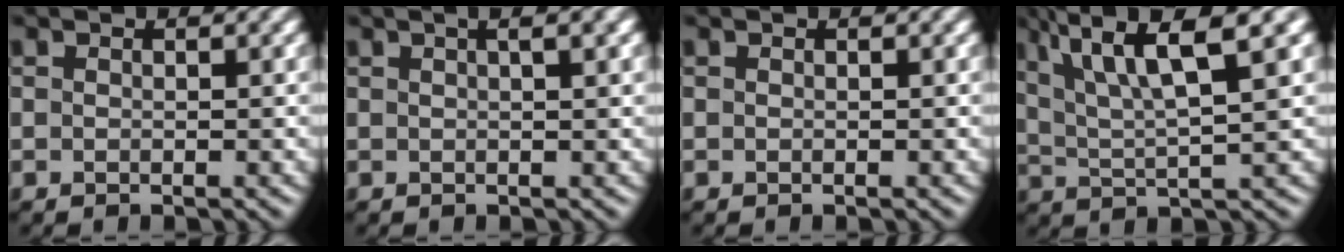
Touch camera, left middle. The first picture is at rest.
{"total": 1.8, "force": [0.9, 0.0, 1.6], "torque": [-0.020, 0.007, 0.016]}
{"total": 0.0}
{"total": 8.6, "force": [4.6, 1.3, 7.1], "torque": [-0.122, 0.020, 0.085]}